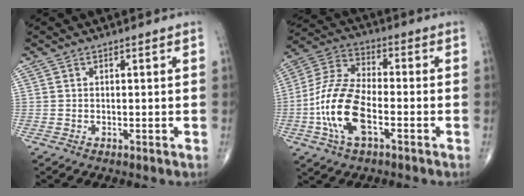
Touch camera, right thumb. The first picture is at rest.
{"total": 14.5, "force": [-4.2, 6.9, 12.0], "torque": [-0.250, 0.026, -0.085]}